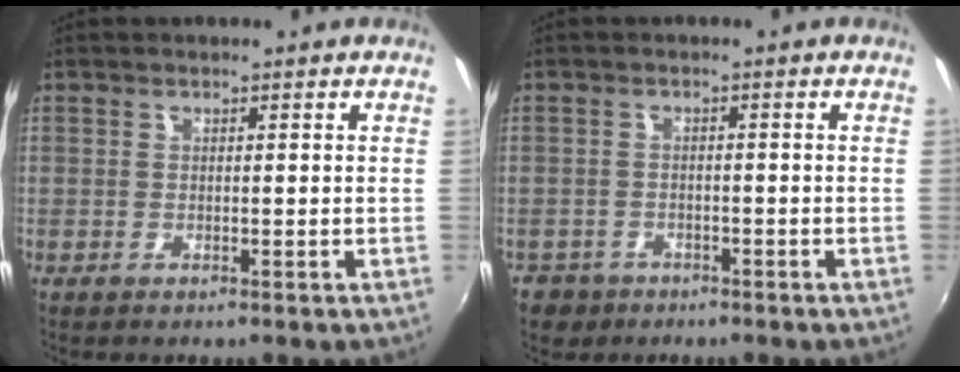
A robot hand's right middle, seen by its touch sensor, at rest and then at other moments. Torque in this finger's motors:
{"motor_torque": [0.45, -0.35, -0.03, 0.00]}